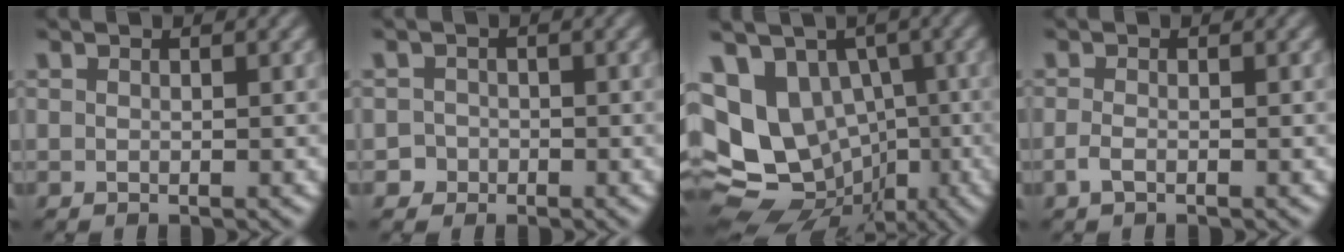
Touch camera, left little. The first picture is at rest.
{"total": 2.5, "force": [-1.2, 2.2, 0.1], "torque": [0.026, 0.010, -0.027]}
{"total": 12.8, "force": [-0.1, 10.3, 7.6], "torque": [-0.142, -0.016, 0.016]}
{"total": 1.2, "force": [-0.6, 0.4, 0.9], "torque": [-0.023, 0.003, -0.013]}